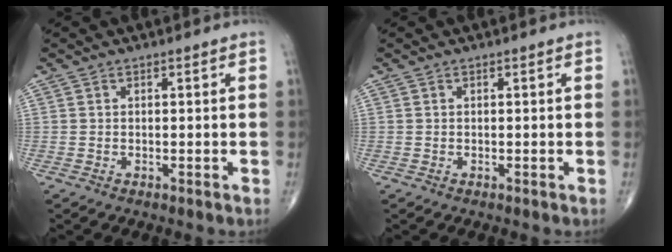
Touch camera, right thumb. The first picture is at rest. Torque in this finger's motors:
{"motor_torque": [0.01, 0.01, -0.04, 0.00, 0.00]}